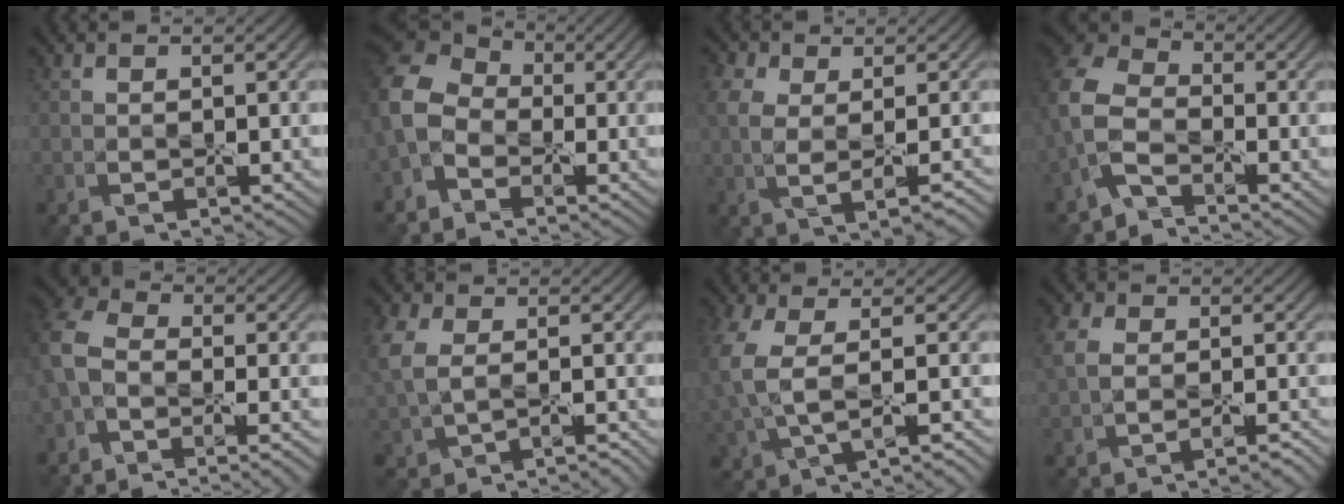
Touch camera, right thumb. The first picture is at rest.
{"total": 6.5, "force": [-2.0, 5.1, 3.5], "torque": [-0.103, -0.003, -0.057]}
{"total": 5.3, "force": [0.8, 2.7, 4.6], "torque": [-0.087, 0.008, 0.022]}
{"total": 6.0, "force": [-3.1, 3.9, 3.4], "torque": [-0.090, 0.004, -0.083]}
{"total": 7.6, "force": [-3.9, 4.2, 4.9], "torque": [-0.126, -0.008, -0.067]}
{"total": 7.0, "force": [-0.6, 4.8, 5.0], "torque": [-0.125, -0.004, 0.001]}
{"total": 5.4, "force": [-0.4, 2.3, 4.8], "torque": [-0.127, -0.010, -0.004]}
{"total": 4.7, "force": [-1.2, 3.0, 3.4], "torque": [-0.069, 0.000, -0.022]}